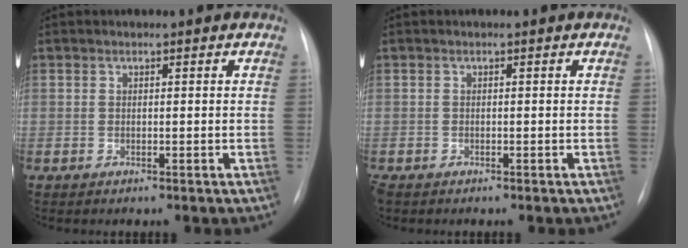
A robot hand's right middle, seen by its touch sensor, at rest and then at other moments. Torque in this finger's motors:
{"motor_torque": [0.20, -0.22, 0.00, 0.00]}